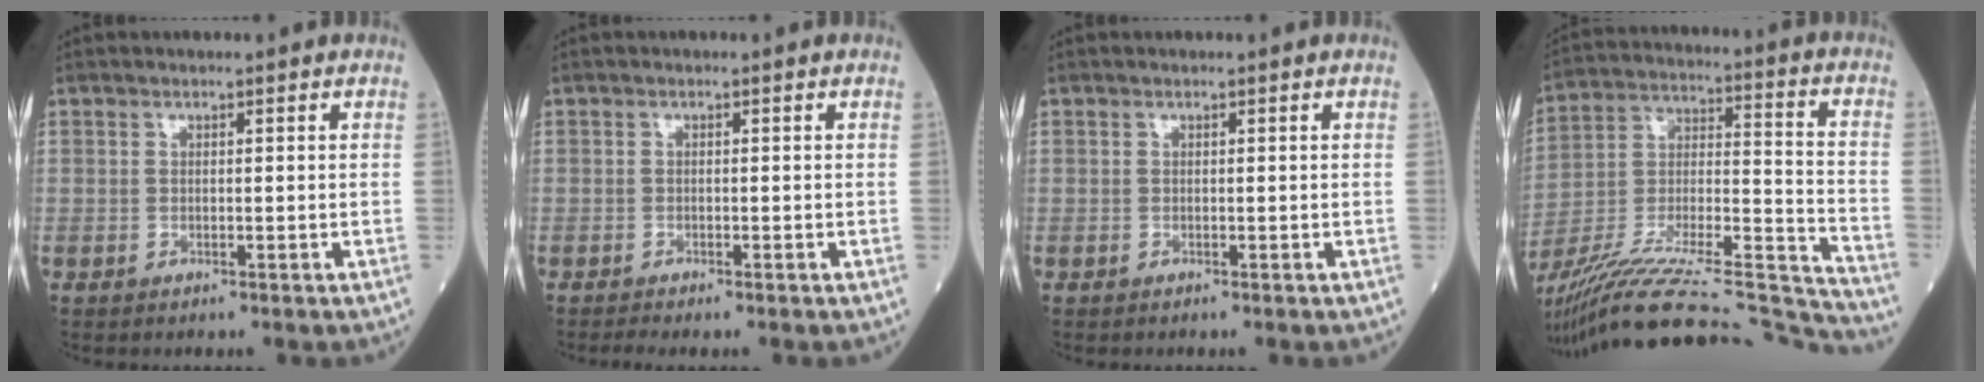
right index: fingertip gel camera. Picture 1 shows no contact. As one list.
[{"total": 1.0, "force": [-1.0, -0.1, 0.4], "torque": [-0.013, -0.001, -0.021]}, {"total": 0.0}, {"total": 33.0, "force": [-30.5, 1.3, 12.7], "torque": [-0.190, -0.032, -0.467]}]